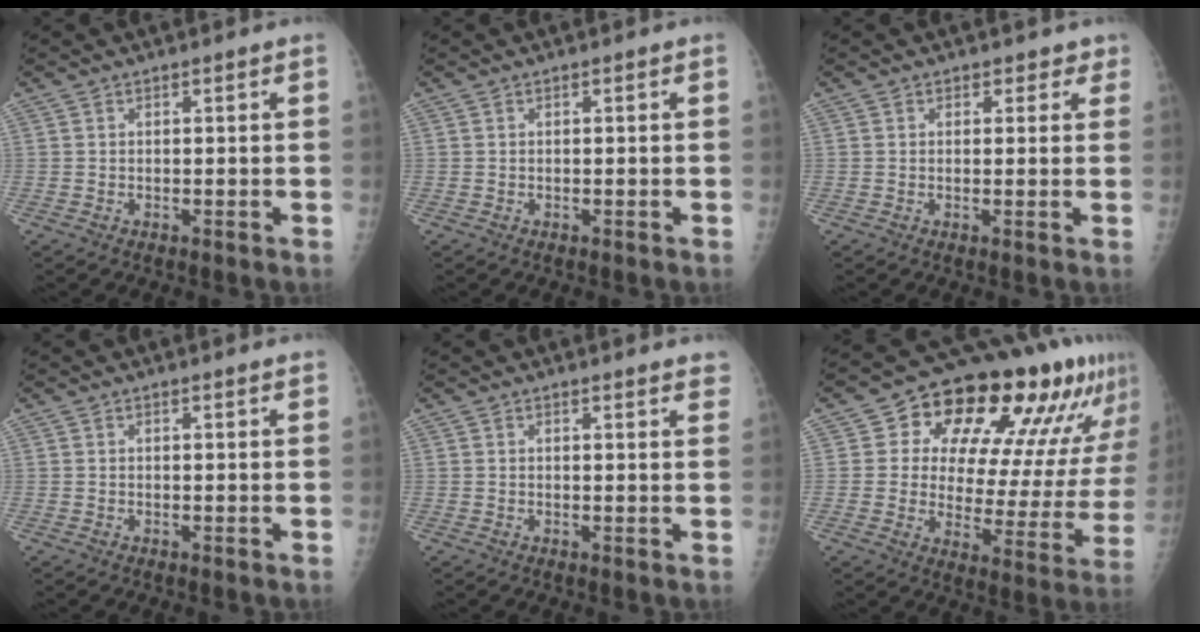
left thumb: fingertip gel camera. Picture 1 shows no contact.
{"total": 0.0}
{"total": 2.2, "force": [1.4, 1.6, 0.2], "torque": [0.028, -0.005, 0.010]}
{"total": 1.3, "force": [1.2, 0.0, 0.2], "torque": [-0.003, -0.006, 0.014]}
{"total": 4.7, "force": [4.4, 0.9, 1.3], "torque": [0.001, -0.018, 0.035]}
{"total": 24.5, "force": [13.4, 12.2, 16.6], "torque": [-0.189, -0.020, 0.186]}